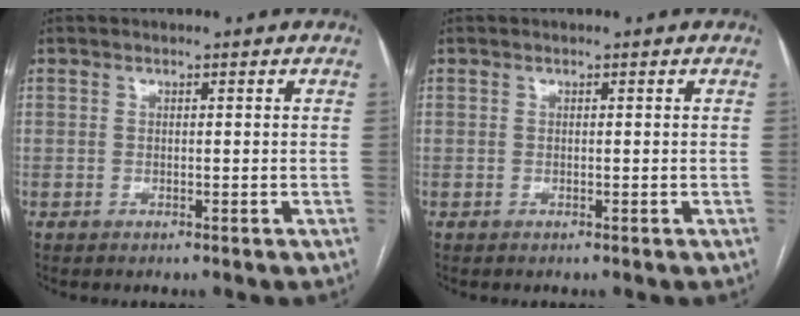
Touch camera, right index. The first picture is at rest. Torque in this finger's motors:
{"motor_torque": [0.01, 0.00, -0.01, 0.00]}